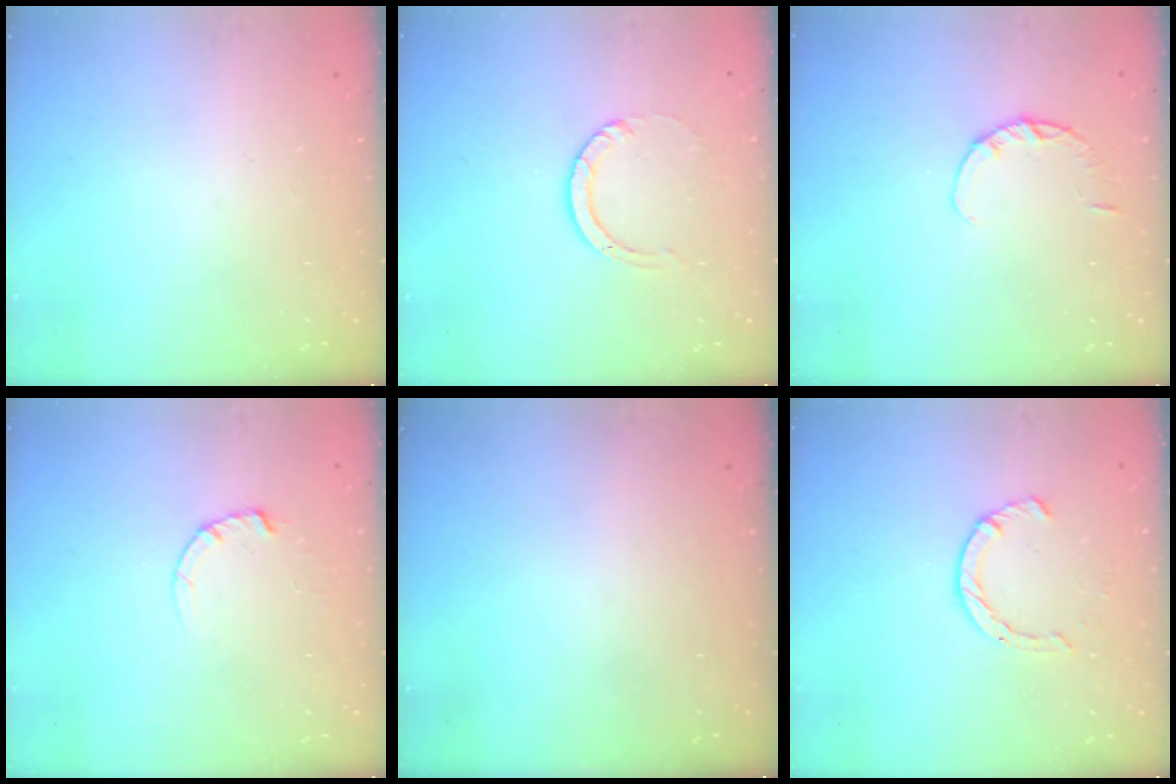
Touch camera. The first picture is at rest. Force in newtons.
{"total": 3.9, "press": 3.9, "slide": 0.4}
{"total": 2.9, "press": 2.8, "slide": 0.4}
{"total": 2.4, "press": 2.4, "slide": 0.3}
{"total": 0.0}
{"total": 2.4, "press": 2.4, "slide": 0.2}